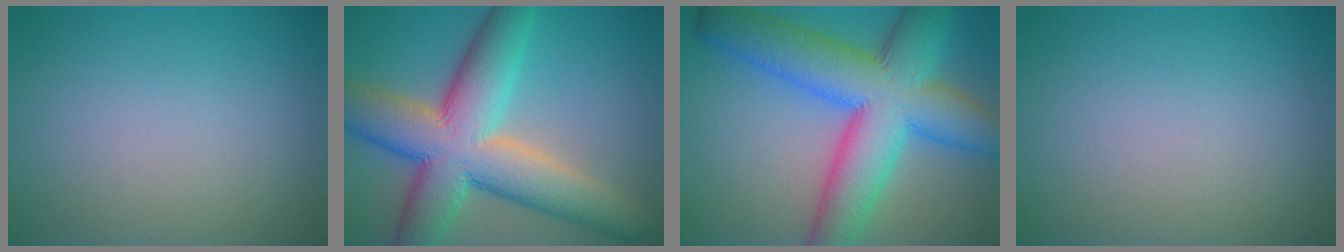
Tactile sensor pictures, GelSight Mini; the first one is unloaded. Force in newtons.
{"total": 12.0, "press": 12.0, "slide": 0.8}
{"total": 12.3, "press": 12.3, "slide": 0.4}
{"total": 0.0}